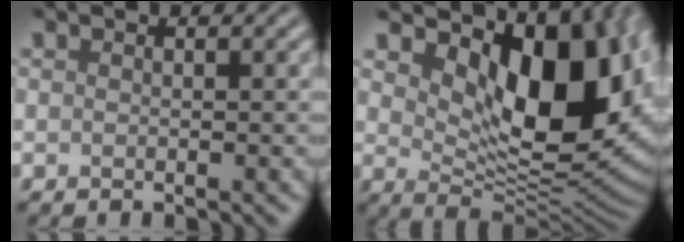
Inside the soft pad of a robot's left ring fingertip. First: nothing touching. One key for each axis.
{"total": 13.2, "fx": 4.5, "fy": 6.5, "fz": 10.5, "tx": -0.144, "ty": -0.011, "tz": 0.085}